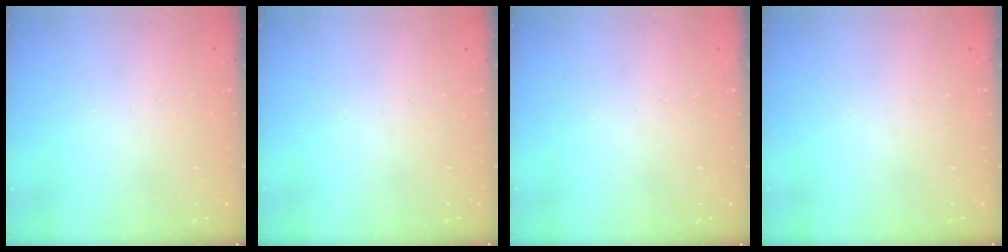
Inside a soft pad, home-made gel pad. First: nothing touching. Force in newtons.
{"total": 0.0}
{"total": 0.0}
{"total": 0.0}